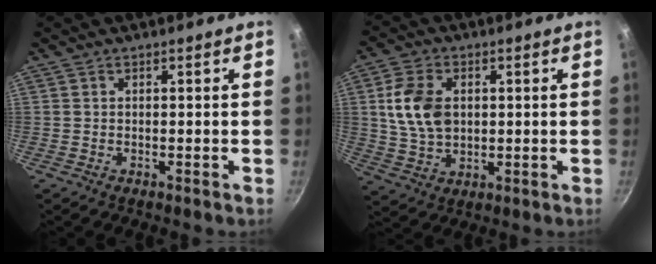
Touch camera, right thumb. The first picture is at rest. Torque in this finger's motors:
{"motor_torque": [0.10, 0.14, 0.81, 0.52, 0.10]}